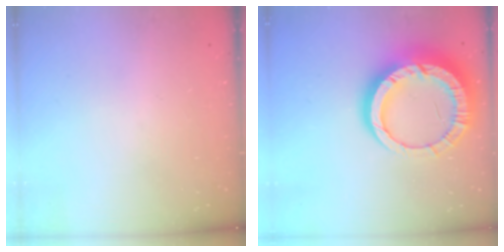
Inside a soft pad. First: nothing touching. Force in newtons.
{"total": 20.6, "press": 20.5, "slide": 1.9}